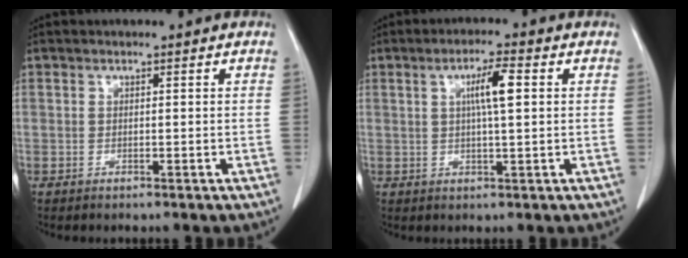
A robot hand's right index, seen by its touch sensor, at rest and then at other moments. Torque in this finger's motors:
{"motor_torque": [0.67, 0.14, 0.34, 0.11]}